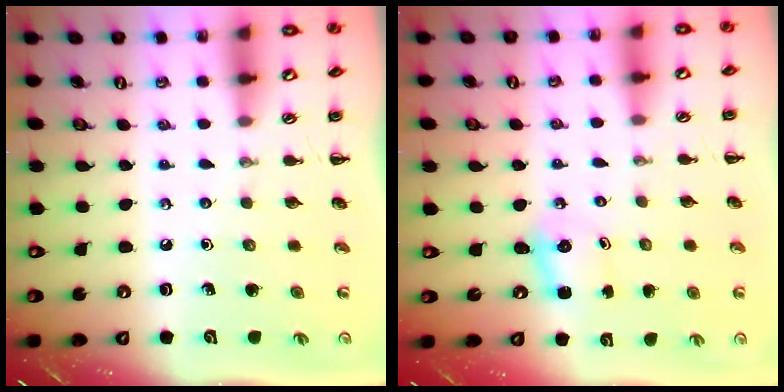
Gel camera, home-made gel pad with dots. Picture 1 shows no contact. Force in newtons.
{"total": 2.5, "press": 2.4, "slide": 0.8}